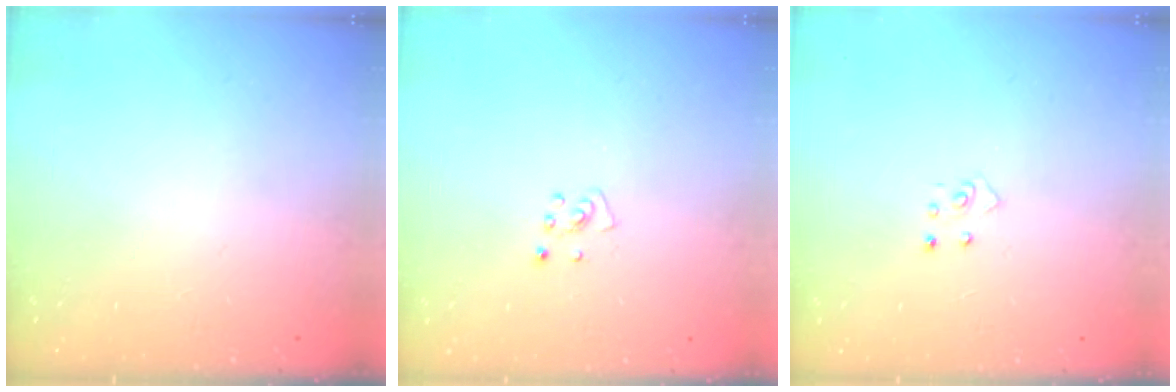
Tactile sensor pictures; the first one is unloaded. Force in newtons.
{"total": 4.4, "press": 4.4, "slide": 0.3}
{"total": 4.2, "press": 4.2, "slide": 0.3}